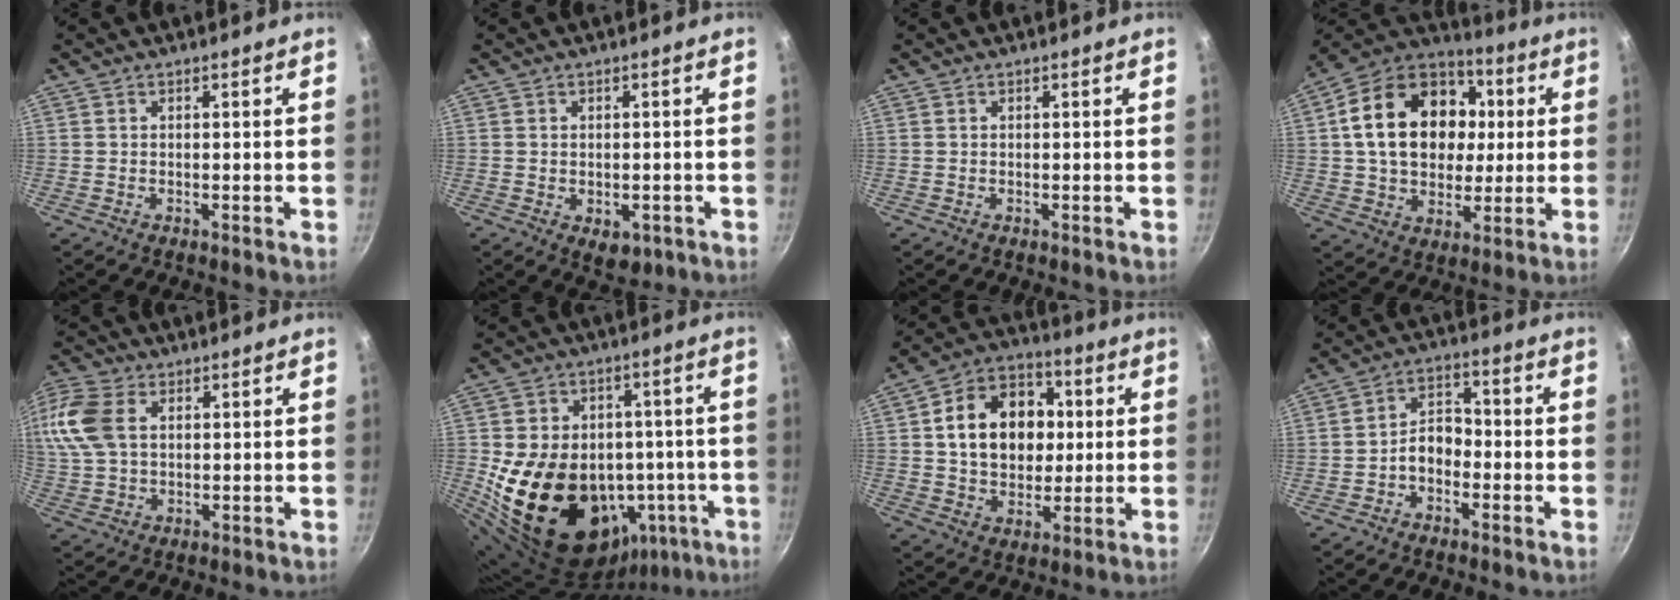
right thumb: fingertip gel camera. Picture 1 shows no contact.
{"total": 4.2, "force": [-1.5, 2.7, 2.8], "torque": [-0.027, 0.002, -0.013]}
{"total": 0.0}
{"total": 22.8, "force": [3.4, 17.0, 14.8], "torque": [-0.230, 0.025, 0.054]}
{"total": 15.0, "force": [3.8, 10.4, 10.2], "torque": [-0.238, 0.020, 0.070]}
{"total": 23.6, "force": [-4.9, 18.0, 14.5], "torque": [-0.201, 0.036, -0.053]}
{"total": 16.9, "force": [2.4, 12.8, 10.7], "torque": [-0.138, 0.020, 0.031]}
{"total": 5.7, "force": [-2.3, 3.9, 3.6], "torque": [-0.040, 0.037, -0.047]}